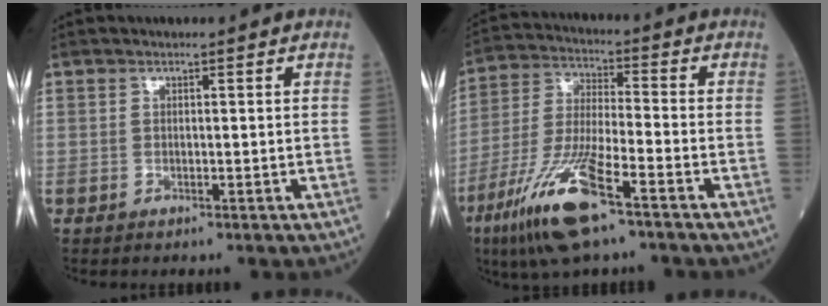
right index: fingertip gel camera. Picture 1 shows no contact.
{"total": 13.5, "force": [-7.7, 1.7, 11.0], "torque": [-0.232, -0.028, -0.146]}